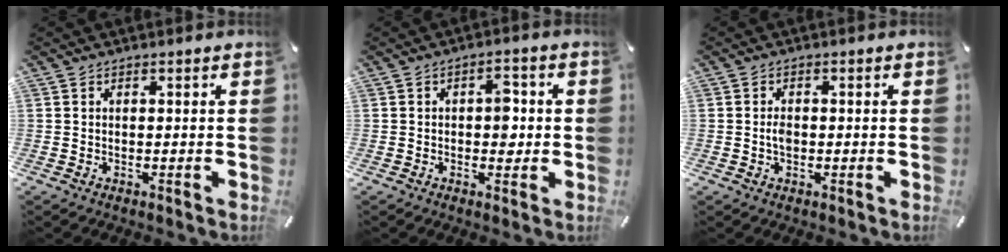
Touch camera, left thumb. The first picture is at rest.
{"total": 5.1, "force": [0.1, 3.1, 4.0], "torque": [-0.045, -0.001, -0.007]}
{"total": 2.3, "force": [-0.3, 1.4, 1.8], "torque": [-0.034, 0.001, -0.006]}